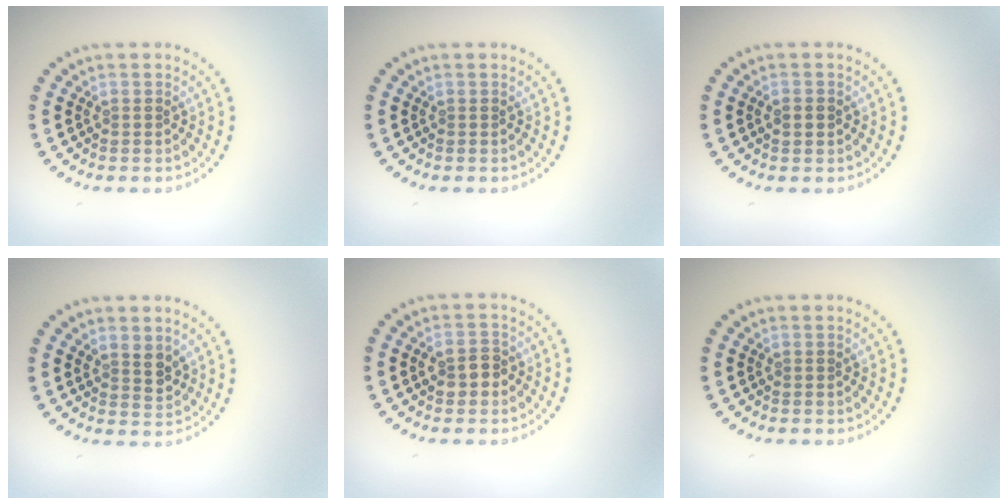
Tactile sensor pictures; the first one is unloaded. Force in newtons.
{"total": 0.0}
{"total": 1.7, "press": 1.7, "slide": 0.1}
{"total": 2.0, "press": 1.8, "slide": 0.9}
{"total": 2.3, "press": 2.3, "slide": 0.4}
{"total": 0.0}